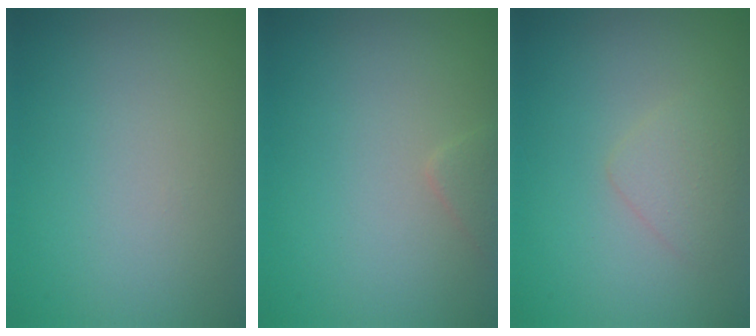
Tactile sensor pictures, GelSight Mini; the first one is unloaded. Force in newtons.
{"total": 1.0, "press": 1.0, "slide": 0.1}
{"total": 1.8, "press": 1.8, "slide": 0.0}